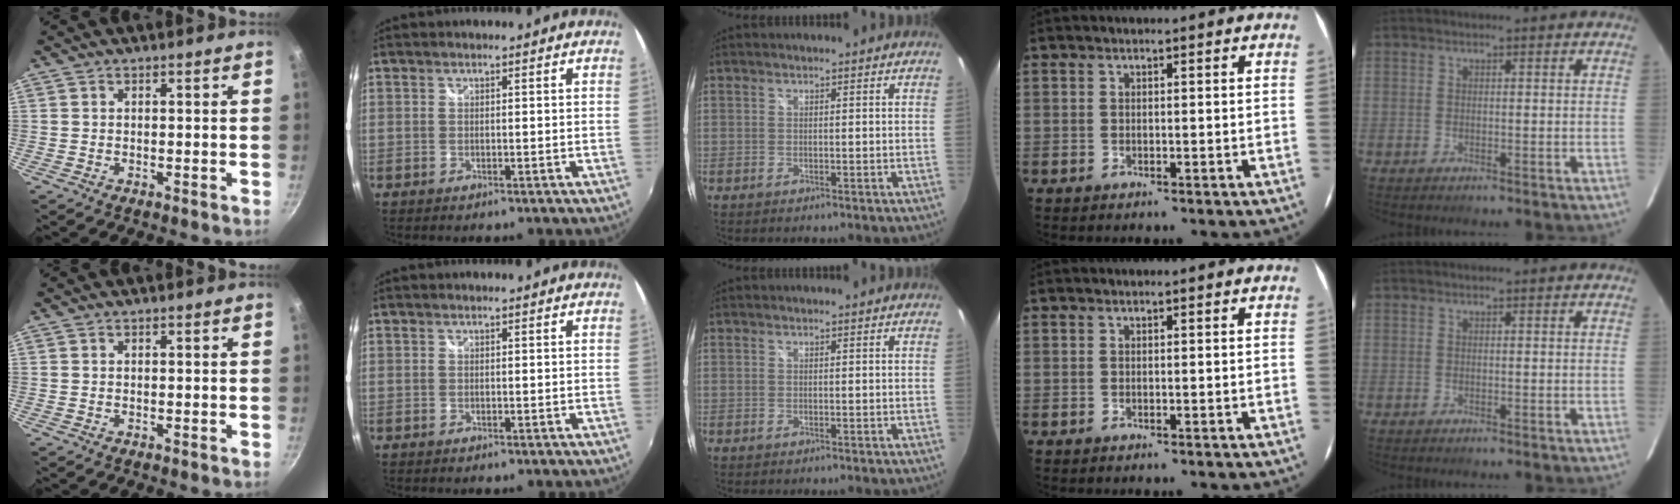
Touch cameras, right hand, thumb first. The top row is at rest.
{}